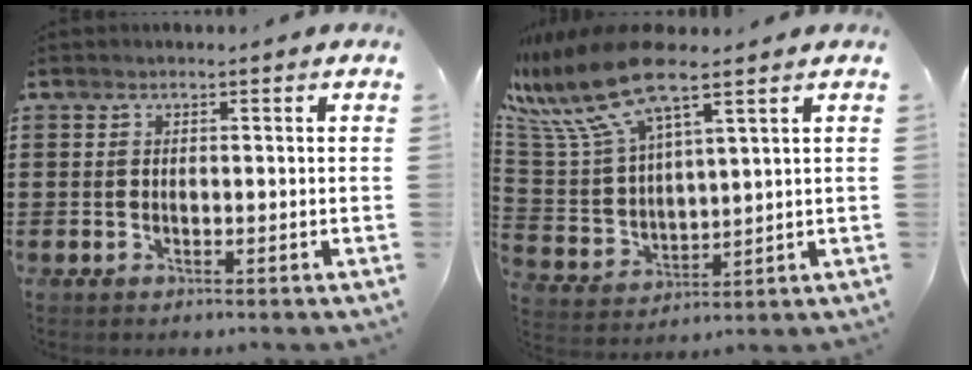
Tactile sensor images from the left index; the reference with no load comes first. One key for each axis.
{"total": 11.9, "fx": 8.7, "fy": 2.4, "fz": 7.8, "tx": -0.198, "ty": -0.033, "tz": 0.149}